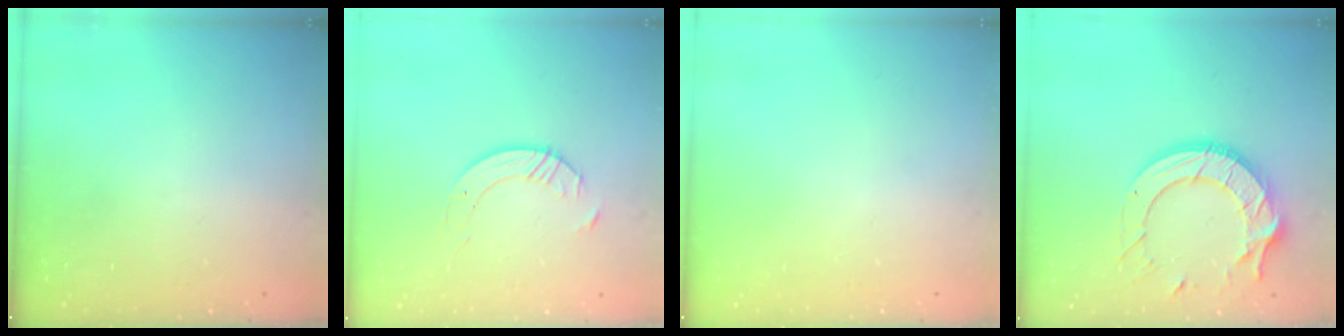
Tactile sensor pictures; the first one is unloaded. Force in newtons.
{"total": 5.3, "press": 5.3, "slide": 0.6}
{"total": 0.0}
{"total": 16.0, "press": 15.9, "slide": 1.4}